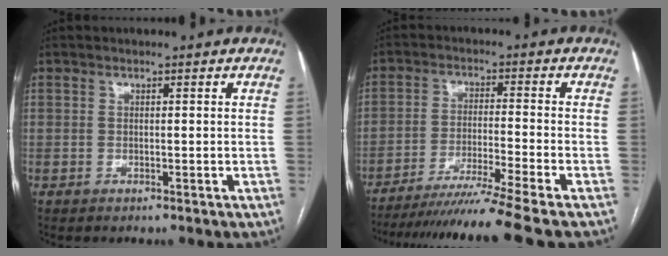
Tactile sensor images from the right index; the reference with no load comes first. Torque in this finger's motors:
{"motor_torque": [1.21, -0.93, 0.48, 0.17]}